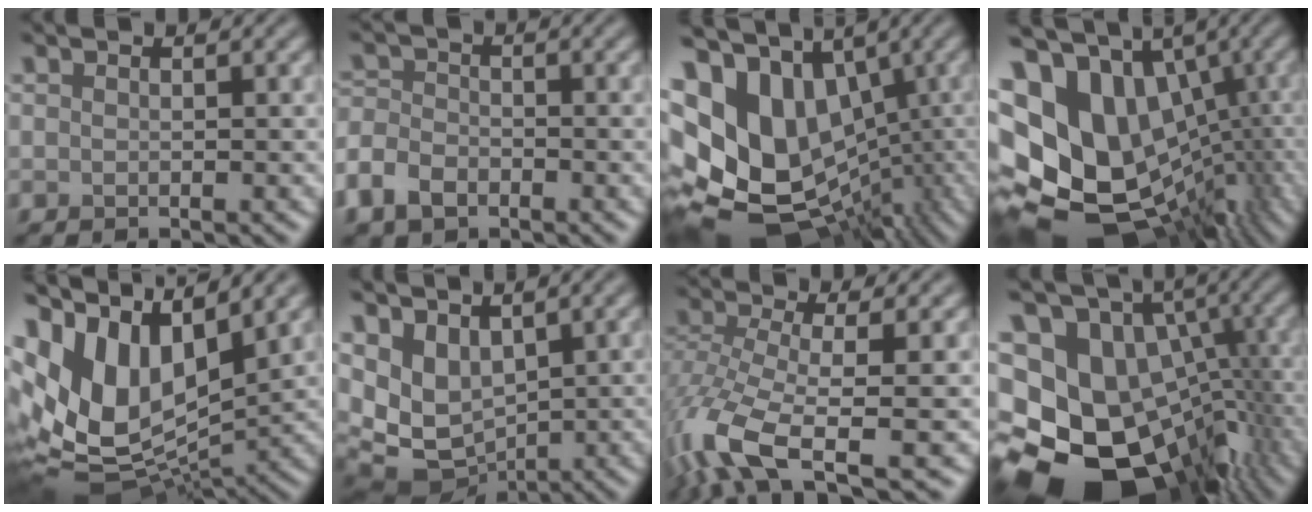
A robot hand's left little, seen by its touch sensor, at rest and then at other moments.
{"total": 4.1, "force": [-2.4, 2.7, 2.0], "torque": [-0.046, -0.002, -0.059]}
{"total": 17.2, "force": [0.7, 12.9, 11.4], "torque": [-0.191, -0.003, 0.057]}
{"total": 19.4, "force": [-1.8, 15.1, 12.0], "torque": [-0.207, 0.003, 0.001]}
{"total": 14.5, "force": [4.5, 8.4, 10.9], "torque": [-0.221, 0.008, 0.090]}
{"total": 6.8, "force": [1.5, 4.8, 4.6], "torque": [-0.097, -0.017, 0.046]}
{"total": 9.2, "force": [-4.4, 3.2, 7.4], "torque": [-0.163, -0.008, -0.093]}
{"total": 21.6, "force": [-6.9, 16.4, 12.1], "torque": [-0.193, -0.005, -0.109]}